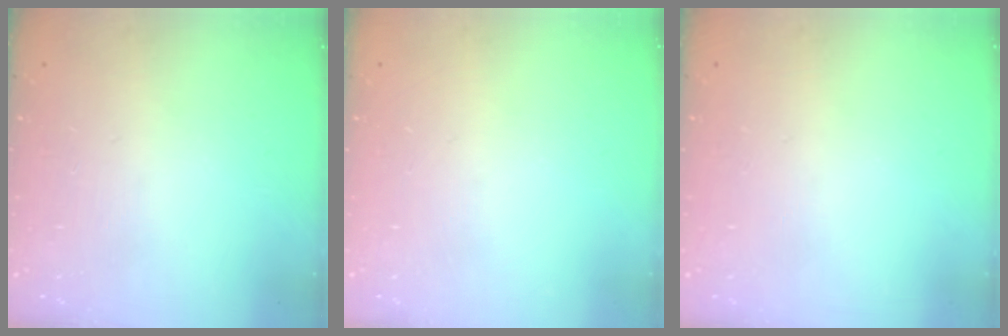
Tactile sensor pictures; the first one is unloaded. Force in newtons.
{"total": 0.0}
{"total": 0.0}